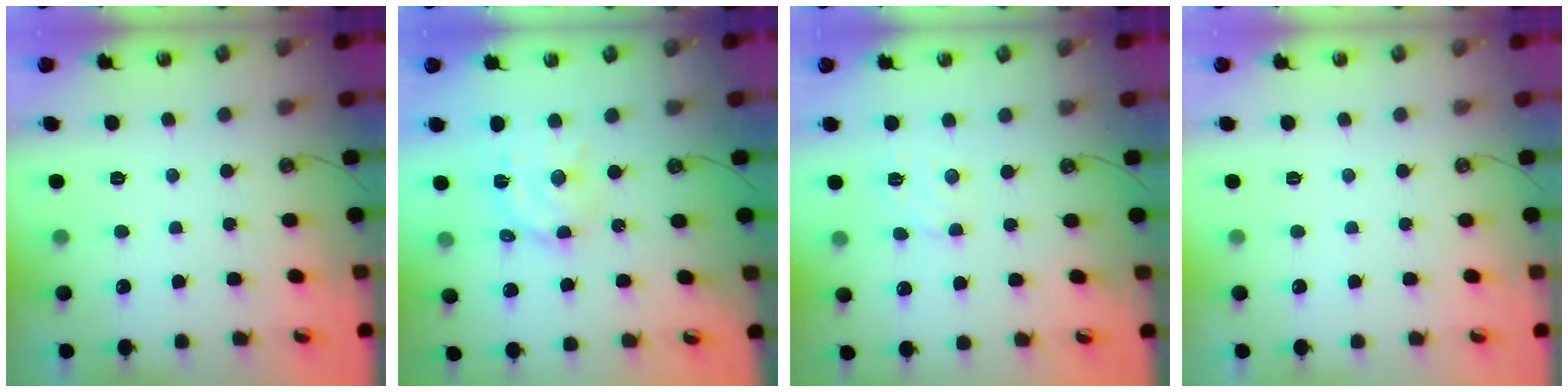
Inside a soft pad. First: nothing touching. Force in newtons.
{"total": 12.2, "press": 12.2, "slide": 0.9}
{"total": 4.7, "press": 4.6, "slide": 0.6}
{"total": 0.0}